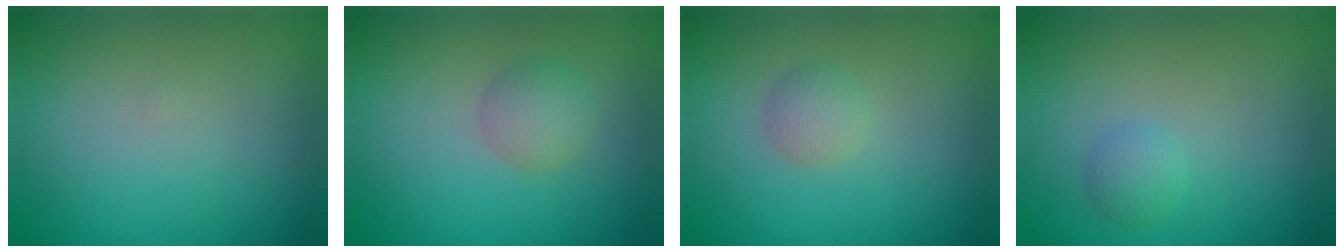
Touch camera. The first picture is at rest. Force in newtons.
{"total": 2.2, "press": 2.2, "slide": 0.1}
{"total": 1.5, "press": 1.4, "slide": 0.1}
{"total": 1.3, "press": 1.3, "slide": 0.1}